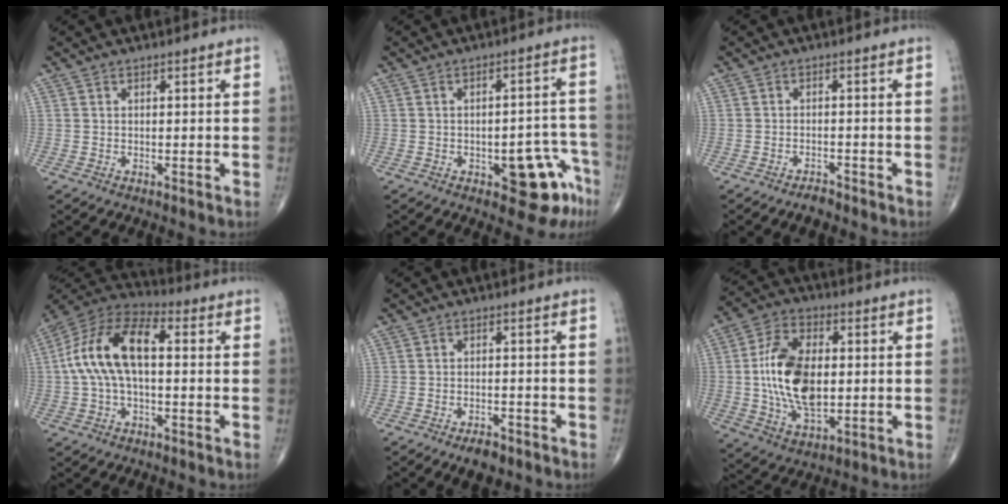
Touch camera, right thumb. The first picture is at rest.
{"total": 10.4, "force": [-5.1, 4.6, 7.8], "torque": [-0.052, 0.039, -0.057]}
{"total": 2.3, "force": [-2.0, 0.8, 0.8], "torque": [-0.018, 0.009, -0.033]}
{"total": 15.1, "force": [0.9, 7.8, 12.9], "torque": [-0.252, 0.042, 0.005]}
{"total": 3.9, "force": [-2.9, 1.7, 2.1], "torque": [-0.027, 0.010, -0.043]}
{"total": 16.1, "force": [0.1, 9.2, 13.2], "torque": [-0.237, 0.005, 0.004]}